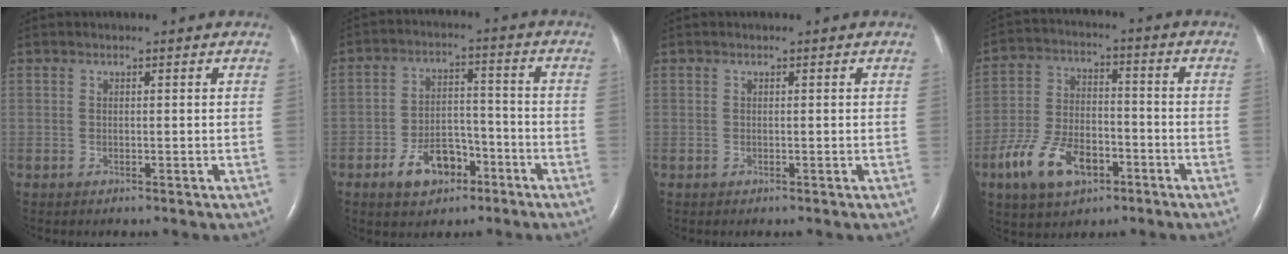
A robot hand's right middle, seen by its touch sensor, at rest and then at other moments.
{"total": 7.7, "force": [-4.3, 4.6, 4.5], "torque": [-0.080, 0.015, -0.067]}
{"total": 0.0}
{"total": 11.4, "force": [-5.8, 6.1, 7.8], "torque": [-0.168, 0.006, -0.100]}